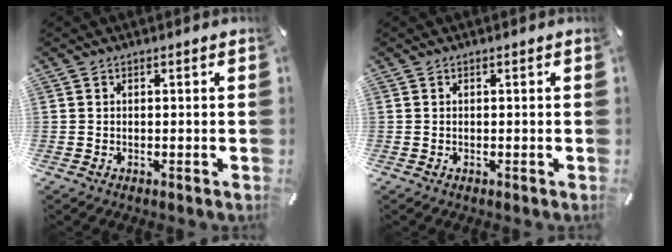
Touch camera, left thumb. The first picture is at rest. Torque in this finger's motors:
{"motor_torque": [-0.37, -0.37, -0.02, 0.02, 0.00]}